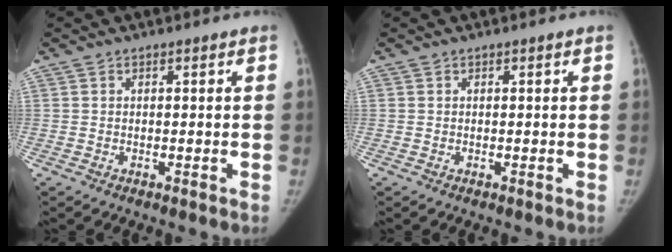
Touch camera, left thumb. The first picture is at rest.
{"total": 0.0}